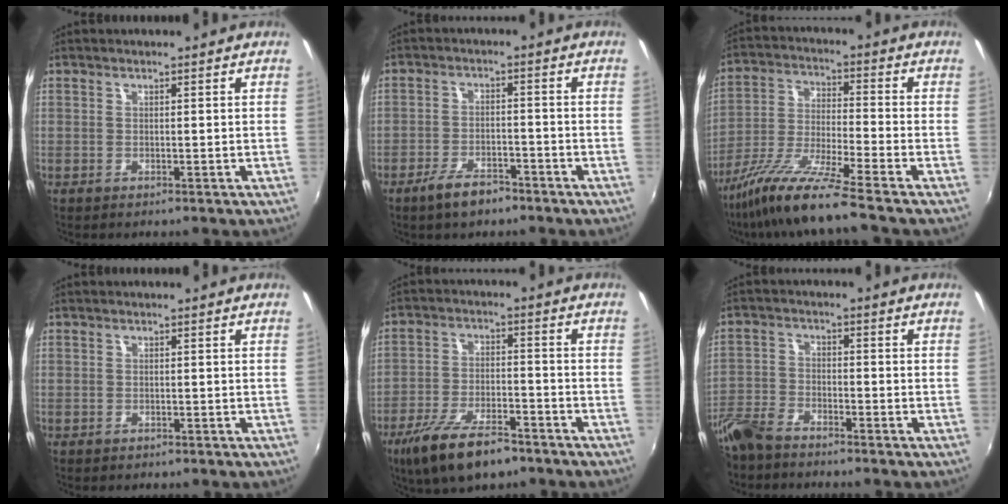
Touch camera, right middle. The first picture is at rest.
{"total": 8.2, "force": [-6.0, 2.9, 4.8], "torque": [-0.110, -0.007, -0.103]}
{"total": 12.8, "force": [-10.2, -1.0, 7.7], "torque": [-0.156, -0.021, -0.196]}
{"total": 0.8, "force": [-0.4, 0.6, 0.0], "torque": [0.001, -0.003, -0.007]}
{"total": 13.0, "force": [-9.1, 4.6, 8.1], "torque": [-0.178, -0.028, -0.160]}
{"total": 7.5, "force": [-6.2, 2.7, 3.2], "torque": [-0.078, -0.006, -0.129]}